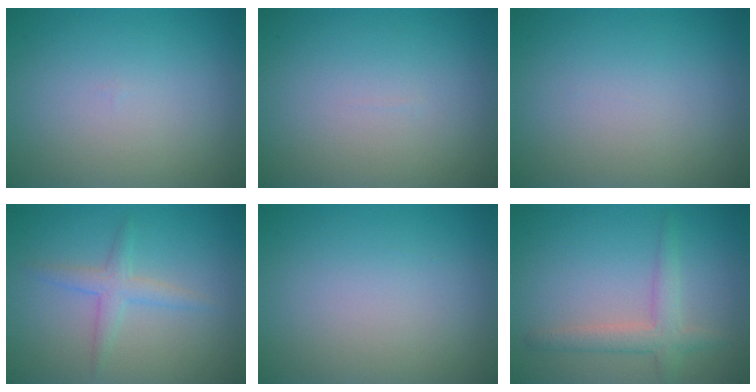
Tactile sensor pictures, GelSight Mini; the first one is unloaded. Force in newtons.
{"total": 0.0}
{"total": 0.0}
{"total": 2.2, "press": 2.2, "slide": 0.1}
{"total": 0.0}
{"total": 2.9, "press": 2.8, "slide": 0.1}